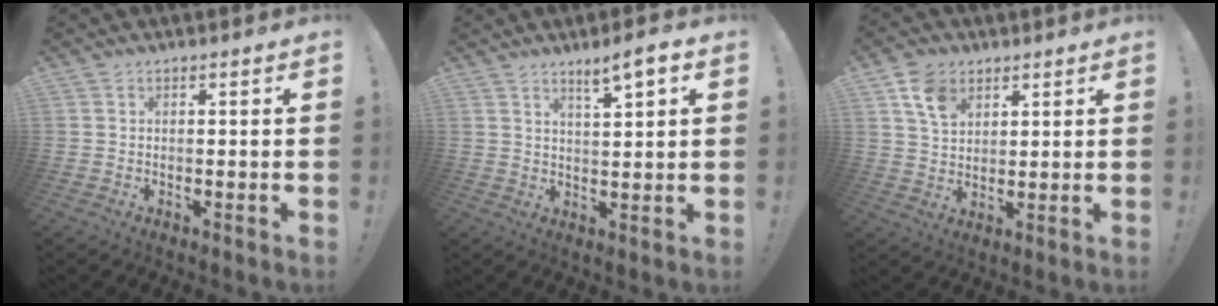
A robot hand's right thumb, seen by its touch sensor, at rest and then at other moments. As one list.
[{"total": 5.9, "force": [3.9, 0.8, 4.3], "torque": [-0.058, -0.023, 0.059]}, {"total": 9.0, "force": [5.1, 6.0, 4.3], "torque": [-0.070, -0.016, 0.098]}]